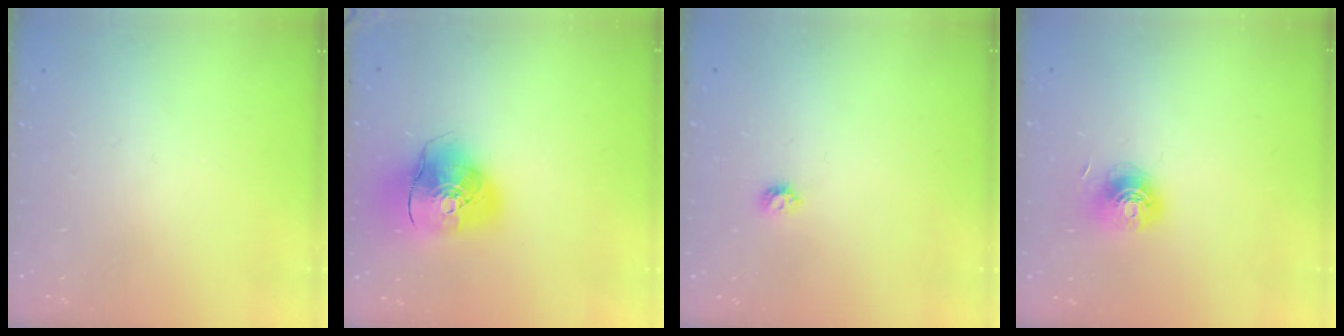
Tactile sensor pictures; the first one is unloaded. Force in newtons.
{"total": 12.8, "press": 12.6, "slide": 2.1}
{"total": 3.9, "press": 3.9, "slide": 0.6}
{"total": 7.0, "press": 7.0, "slide": 0.5}